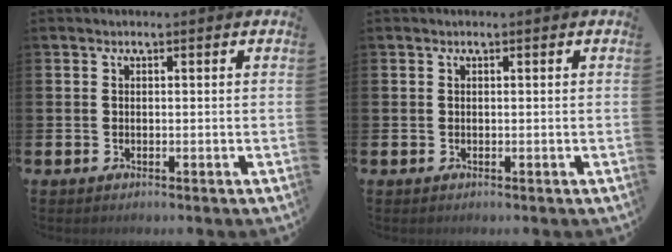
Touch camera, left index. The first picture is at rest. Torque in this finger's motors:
{"motor_torque": [-0.09, 0.09, 0.00, 0.00]}